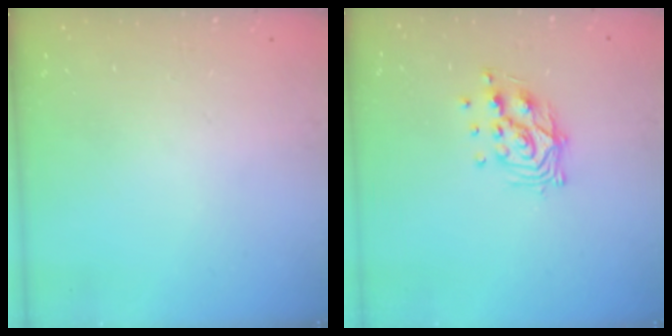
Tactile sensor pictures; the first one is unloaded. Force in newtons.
{"total": 10.6, "press": 10.6, "slide": 0.9}